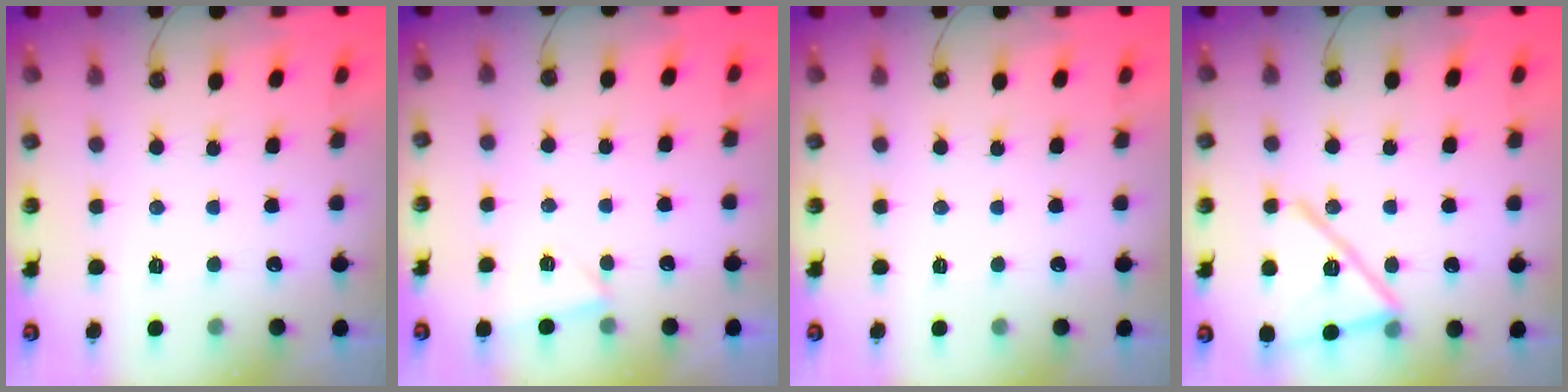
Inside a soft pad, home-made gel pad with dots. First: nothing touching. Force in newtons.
{"total": 3.3, "press": 3.2, "slide": 1.0}
{"total": 0.0}
{"total": 17.1, "press": 15.3, "slide": 7.5}